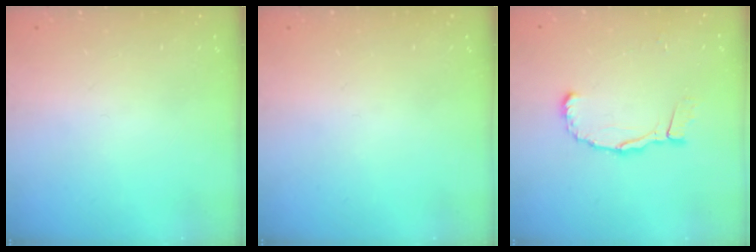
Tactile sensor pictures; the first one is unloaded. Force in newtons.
{"total": 0.0}
{"total": 9.6, "press": 9.5, "slide": 1.3}